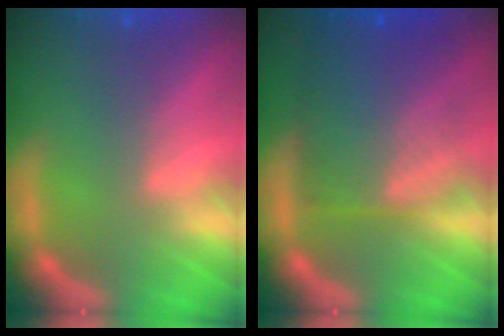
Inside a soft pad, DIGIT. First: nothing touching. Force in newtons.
{"total": 9.5}